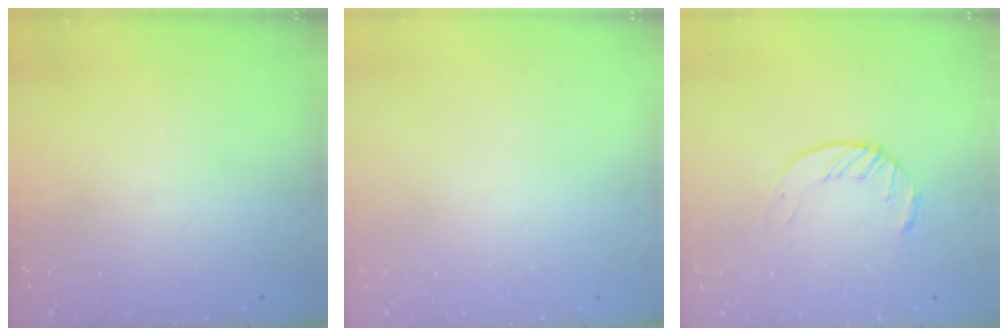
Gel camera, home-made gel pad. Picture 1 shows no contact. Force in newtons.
{"total": 0.0}
{"total": 4.6, "press": 4.6, "slide": 0.5}